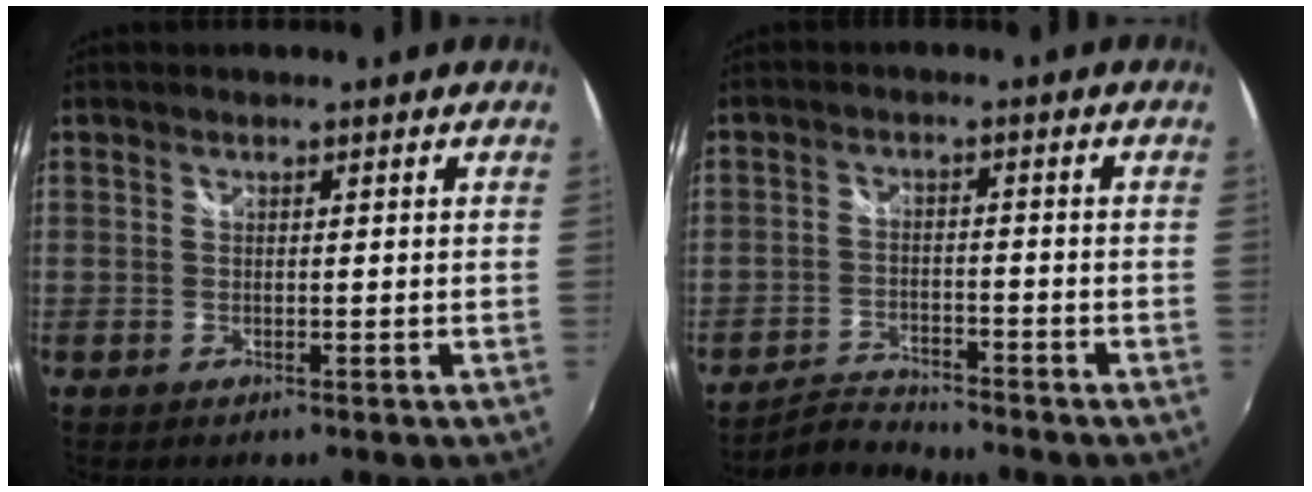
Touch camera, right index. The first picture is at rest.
{"total": 5.1, "force": [-5.0, 0.7, 0.3], "torque": [-0.026, 0.007, -0.094]}